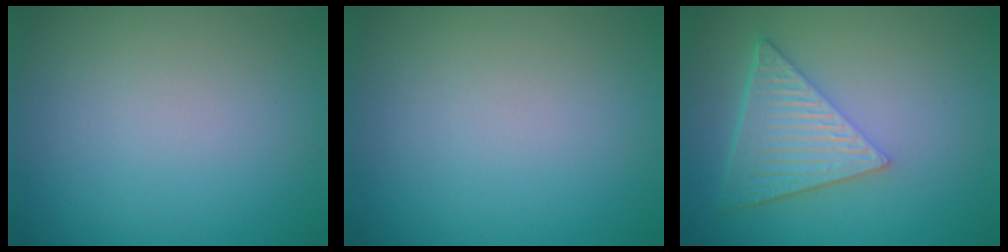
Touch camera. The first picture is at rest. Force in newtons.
{"total": 0.0}
{"total": 6.5, "press": 4.6, "slide": 4.6}